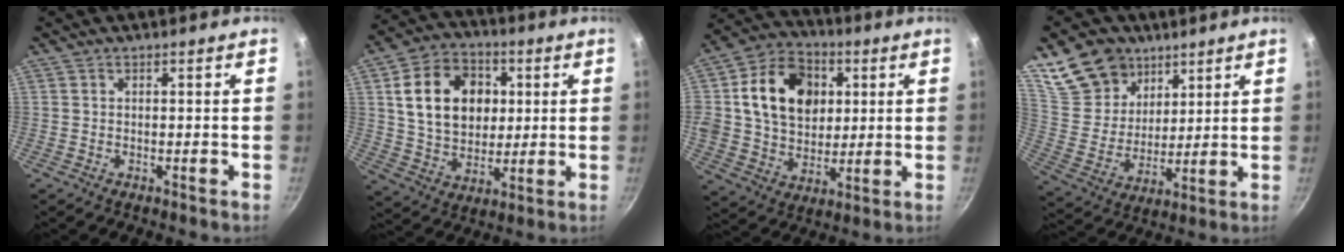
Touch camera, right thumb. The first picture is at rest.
{"total": 17.2, "force": [3.5, 13.0, 10.7], "torque": [-0.152, 0.007, 0.059]}
{"total": 18.0, "force": [3.8, 14.4, 10.1], "torque": [-0.143, 0.011, 0.061]}
{"total": 15.5, "force": [9.3, 10.9, 5.9], "torque": [-0.076, -0.045, 0.183]}